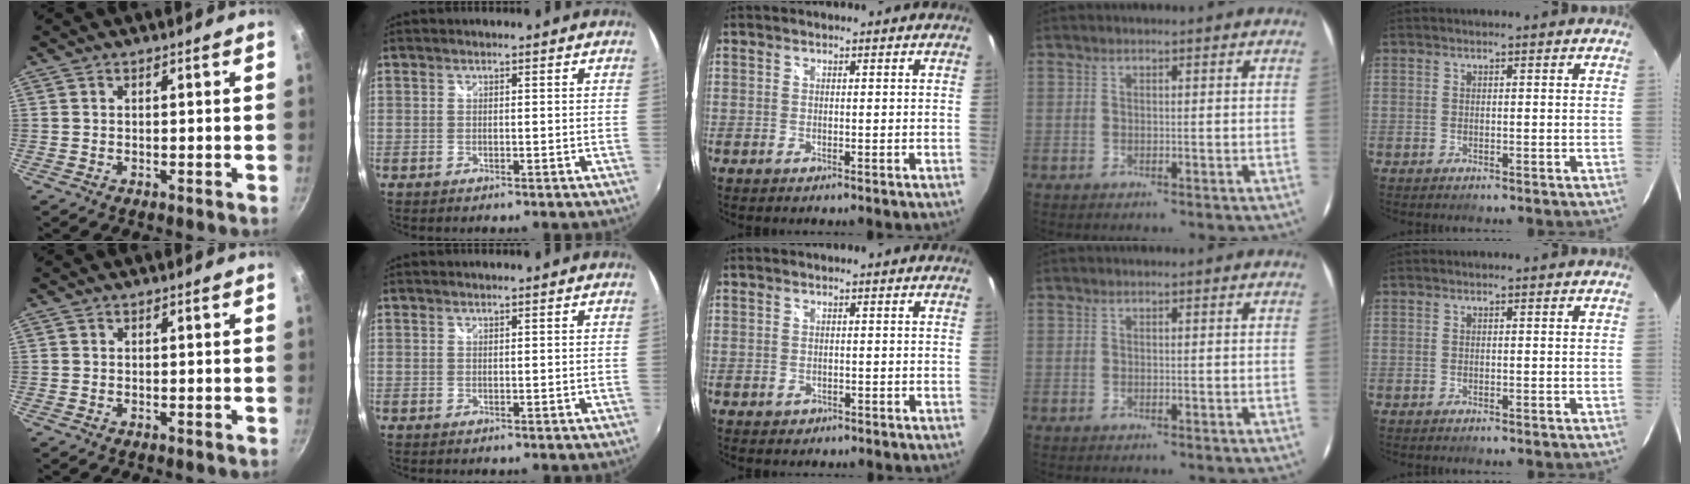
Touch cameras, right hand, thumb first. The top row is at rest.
{"middle": {"total": 1.4, "force": [-0.6, 1.2, 0.4], "torque": [-0.010, -0.002, -0.006]}}